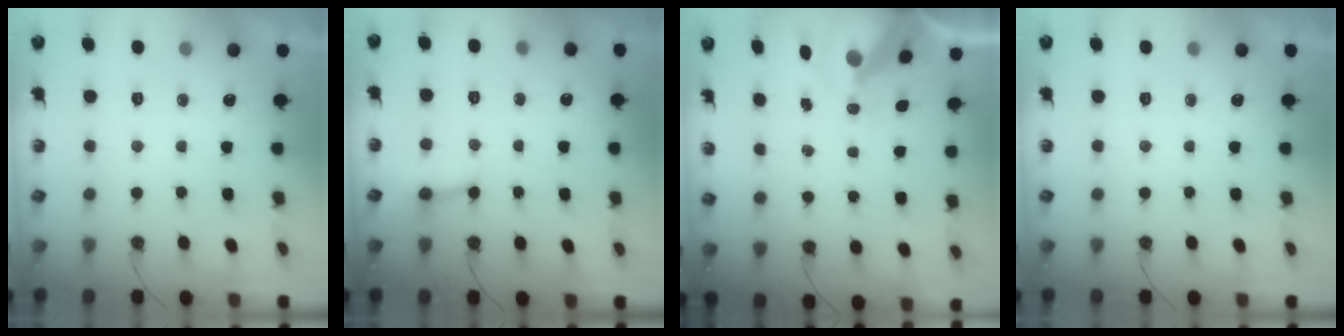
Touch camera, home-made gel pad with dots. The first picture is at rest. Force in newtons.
{"total": 3.0, "press": 3.0, "slide": 0.3}
{"total": 11.1, "press": 11.0, "slide": 1.3}
{"total": 0.0}